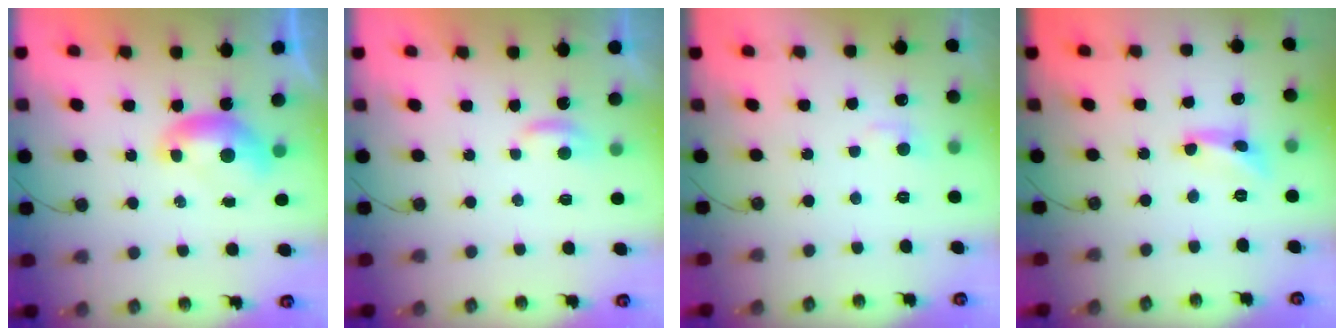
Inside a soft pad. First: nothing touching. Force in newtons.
{"total": 2.3, "press": 2.3, "slide": 0.4}
{"total": 1.2, "press": 1.0, "slide": 0.7}
{"total": 2.5, "press": 2.5, "slide": 0.2}